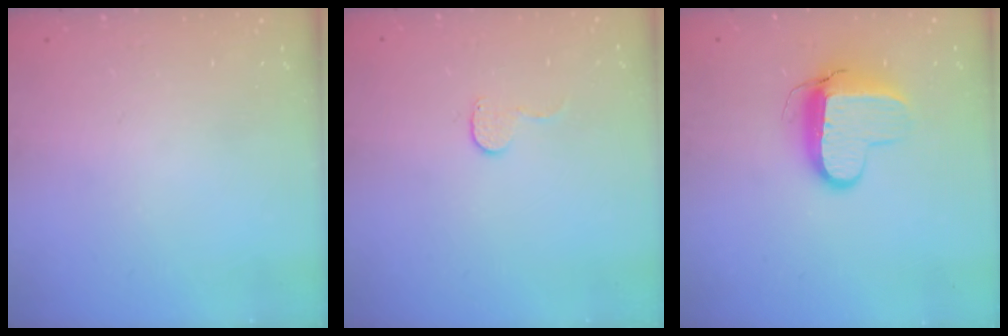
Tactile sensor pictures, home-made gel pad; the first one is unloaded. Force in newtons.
{"total": 4.6, "press": 4.6, "slide": 0.4}
{"total": 9.9, "press": 9.9, "slide": 0.9}